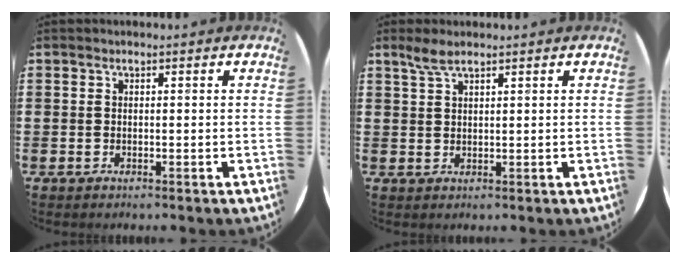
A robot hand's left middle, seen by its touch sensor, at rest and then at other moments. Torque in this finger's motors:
{"motor_torque": [0.15, -0.01, 0.03, 0.01]}